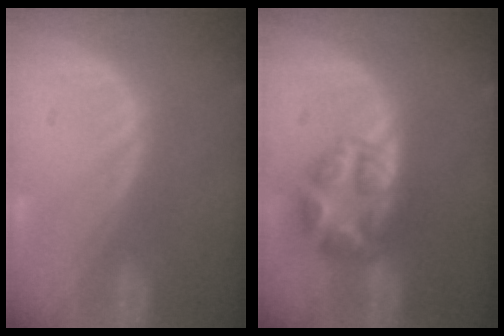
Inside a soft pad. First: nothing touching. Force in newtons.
{"total": 6.3, "press": 6.3, "slide": 0.2}